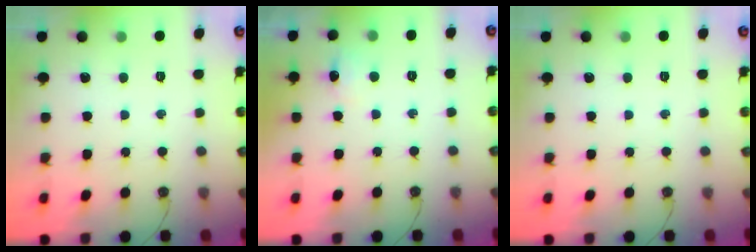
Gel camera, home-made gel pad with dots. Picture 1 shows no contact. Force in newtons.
{"total": 6.3, "press": 6.2, "slide": 0.9}
{"total": 0.0}